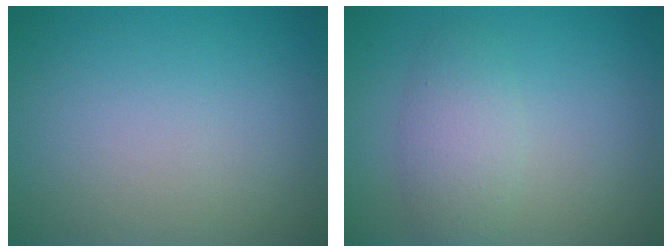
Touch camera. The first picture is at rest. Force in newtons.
{"total": 3.1, "press": 3.1, "slide": 0.2}